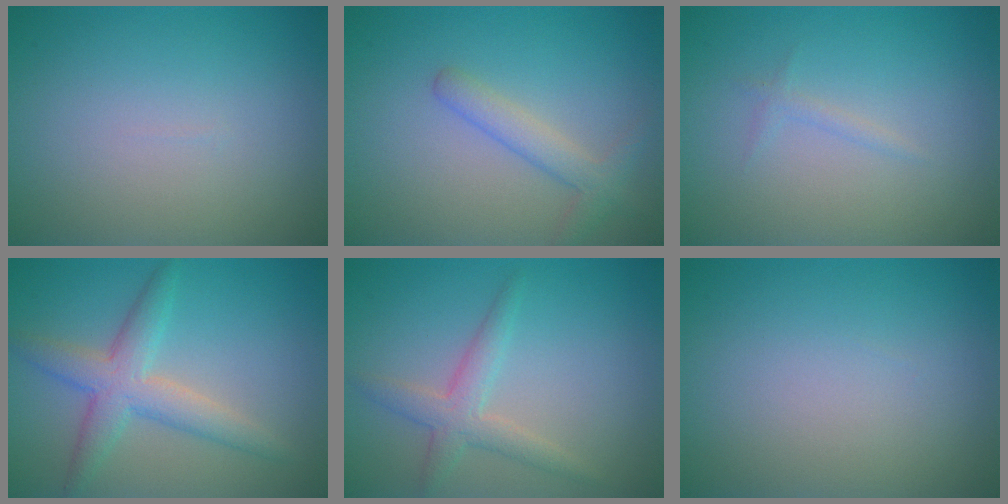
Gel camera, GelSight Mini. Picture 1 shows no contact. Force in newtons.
{"total": 2.5, "press": 2.5, "slide": 0.2}
{"total": 0.7, "press": 0.7, "slide": 0.1}
{"total": 4.3, "press": 4.3, "slide": 0.3}
{"total": 2.7, "press": 2.7, "slide": 0.2}
{"total": 0.0}